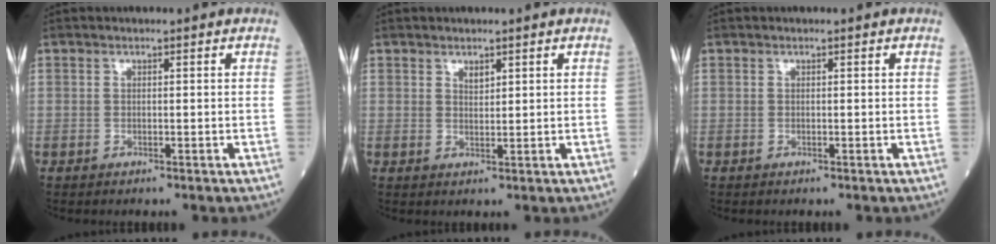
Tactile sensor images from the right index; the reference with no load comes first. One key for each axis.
{"total": 1.4, "fx": 0.9, "fy": 0.6, "fz": 0.8, "tx": -0.013, "ty": -0.002, "tz": 0.018}
{"total": 0.0}